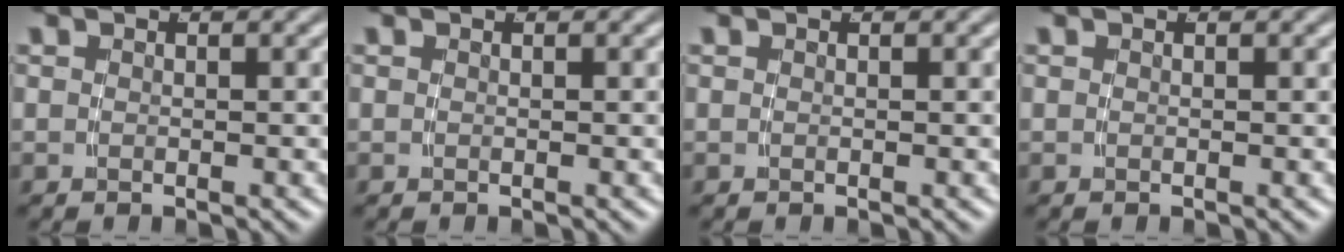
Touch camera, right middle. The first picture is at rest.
{"total": 0.0}
{"total": 0.0}
{"total": 0.0}